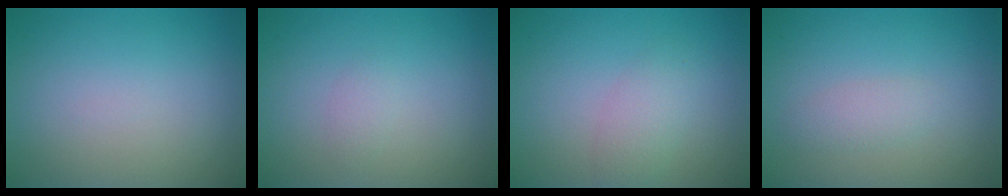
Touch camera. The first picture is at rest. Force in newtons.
{"total": 0.8, "press": 0.8, "slide": 0.0}
{"total": 2.3, "press": 2.3, "slide": 0.1}
{"total": 1.4, "press": 1.4, "slide": 0.1}